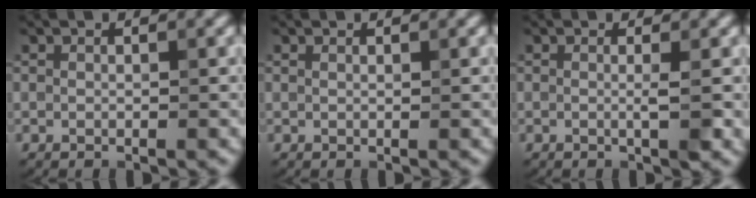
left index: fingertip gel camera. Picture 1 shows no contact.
{"total": 0.6, "force": [0.5, 0.1, 0.2], "torque": [-0.005, -0.004, 0.005]}
{"total": 1.5, "force": [0.0, 0.2, 1.5], "torque": [-0.026, -0.002, -0.005]}